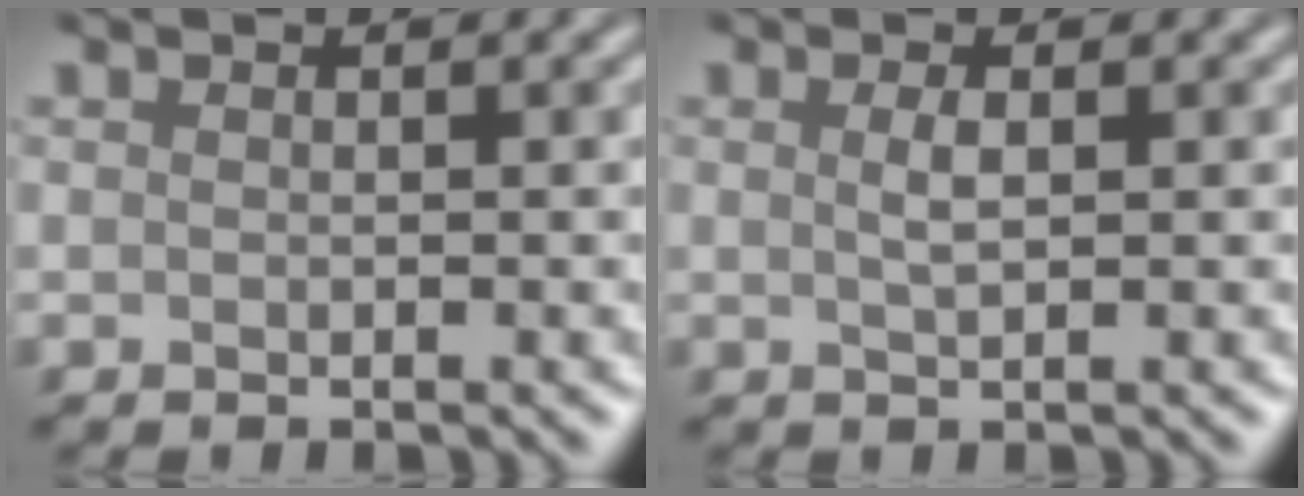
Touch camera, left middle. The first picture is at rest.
{"total": 1.3, "force": [0.4, 0.4, 1.2], "torque": [-0.024, 0.002, 0.006]}